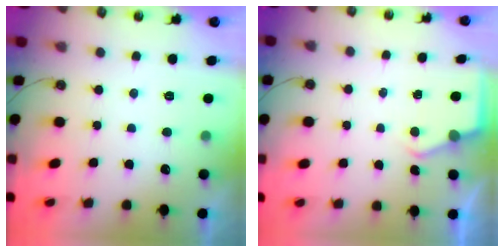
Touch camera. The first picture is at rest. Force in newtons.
{"total": 3.6, "press": 3.6, "slide": 0.5}